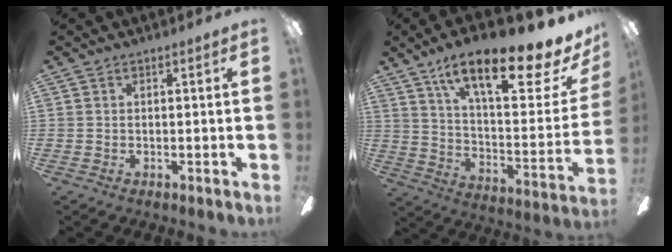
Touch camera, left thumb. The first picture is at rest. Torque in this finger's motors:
{"motor_torque": [0.47, 0.48, 1.50, -1.28, 0.46]}